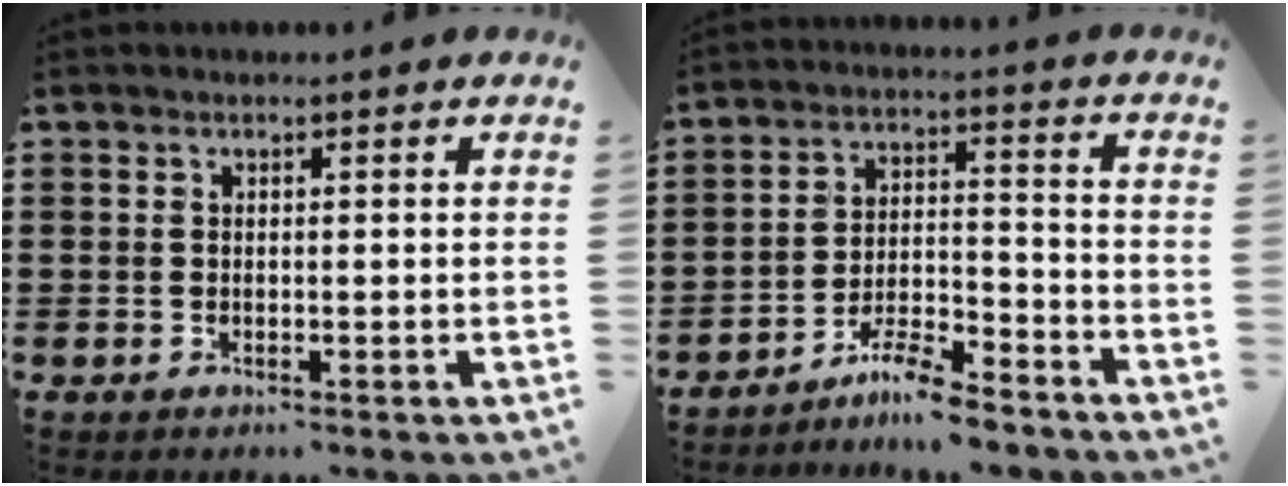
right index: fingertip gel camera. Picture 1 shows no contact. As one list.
[{"total": 6.5, "force": [-6.0, 0.5, 2.5], "torque": [-0.048, 0.004, -0.113]}]